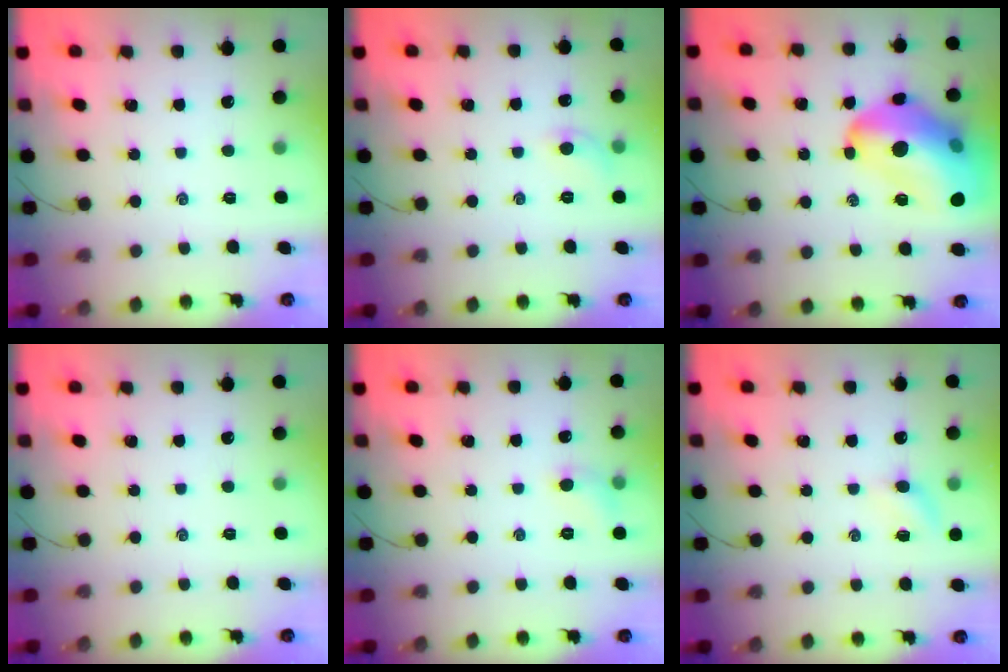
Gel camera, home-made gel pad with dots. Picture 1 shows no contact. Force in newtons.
{"total": 5.7, "press": 5.5, "slide": 1.5}
{"total": 23.9, "press": 23.4, "slide": 4.7}
{"total": 0.0}
{"total": 5.4, "press": 5.1, "slide": 1.6}
{"total": 4.7, "press": 4.5, "slide": 1.3}